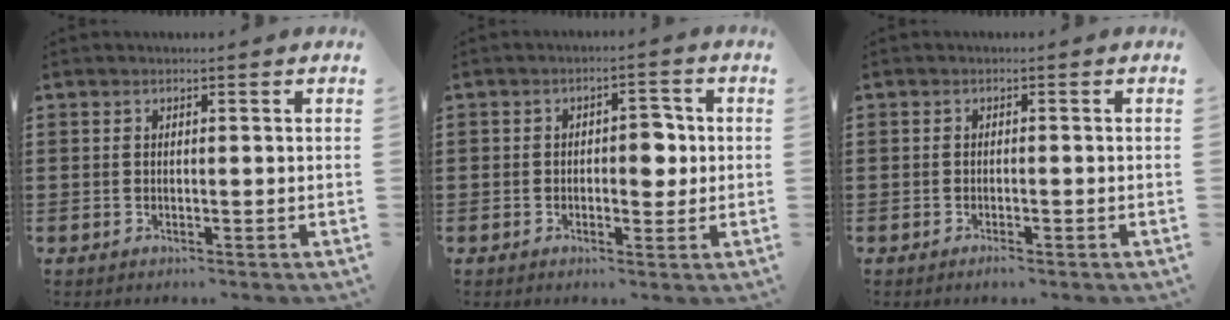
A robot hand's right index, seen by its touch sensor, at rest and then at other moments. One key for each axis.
{"total": 3.9, "fx": -0.3, "fy": 2.4, "fz": 3.1, "tx": -0.046, "ty": 0.003, "tz": -0.013}
{"total": 1.0, "fx": -0.8, "fy": 0.2, "fz": 0.6, "tx": -0.014, "ty": -0.006, "tz": -0.014}